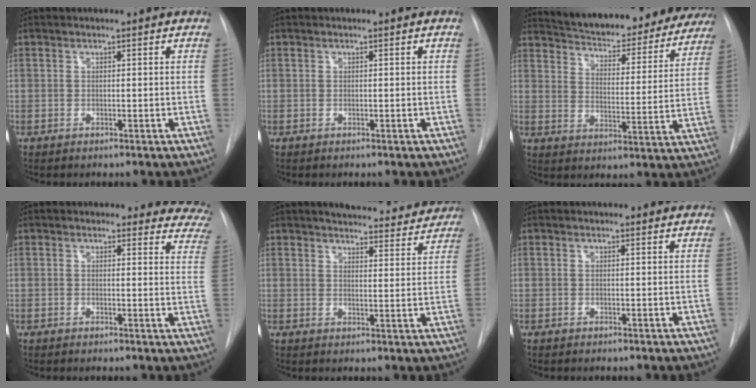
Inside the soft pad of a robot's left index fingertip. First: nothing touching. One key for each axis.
{"total": 0.0}
{"total": 27.5, "fx": 25.1, "fy": 7.0, "fz": 8.9, "tx": -0.145, "ty": -0.042, "tz": 0.317}
{"total": 12.5, "fx": 11.6, "fy": 4.3, "fz": 1.1, "tx": 0.038, "ty": -0.061, "tz": 0.079}
{"total": 15.4, "fx": 14.2, "fy": 3.9, "fz": 4.3, "tx": -0.032, "ty": -0.010, "tz": 0.164}
{"total": 1.8, "fx": 1.6, "fy": 0.8, "fz": 0.2, "tx": -0.005, "ty": 0.005, "tz": 0.009}